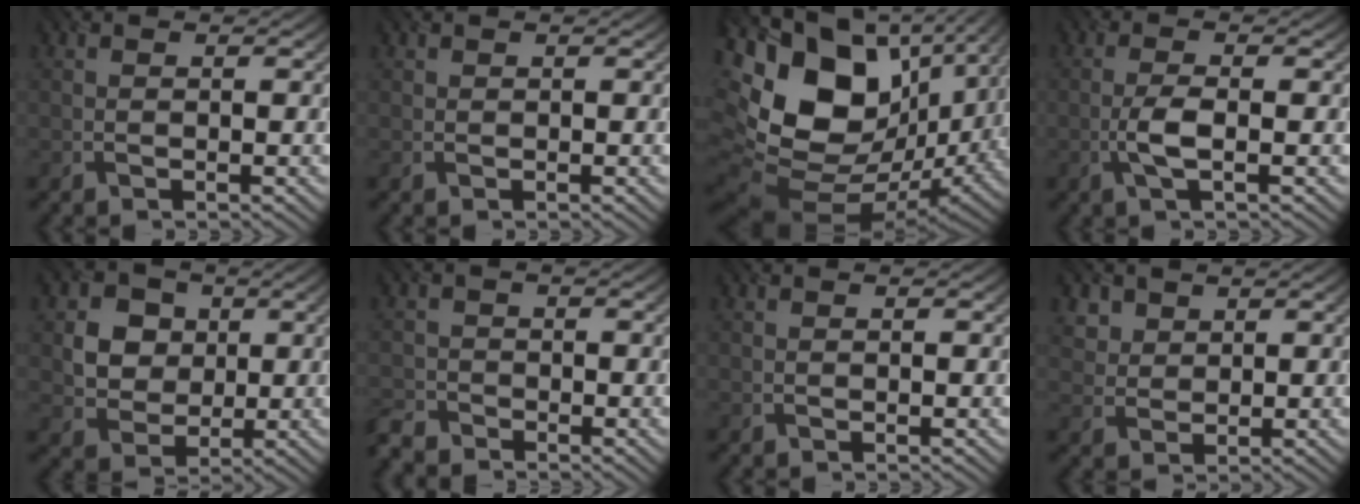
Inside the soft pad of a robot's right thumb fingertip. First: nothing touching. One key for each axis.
{"total": 0.0}
{"total": 21.8, "fx": 3.3, "fy": 14.6, "fz": 15.9, "tx": -0.338, "ty": -0.019, "tz": 0.108}
{"total": 3.3, "fx": -0.9, "fy": 0.8, "fz": 3.0, "tx": -0.067, "ty": 0.004, "tz": -0.024}
{"total": 6.2, "fx": 1.4, "fy": 5.4, "fz": 2.7, "tx": -0.078, "ty": -0.003, "tz": 0.015}
{"total": 3.3, "fx": -2.9, "fy": 1.4, "fz": 0.5, "tx": -0.015, "ty": -0.007, "tz": -0.071}
{"total": 0.0}
{"total": 3.3, "fx": 2.0, "fy": 2.4, "fz": 1.0, "tx": -0.040, "ty": -0.007, "tz": 0.052}